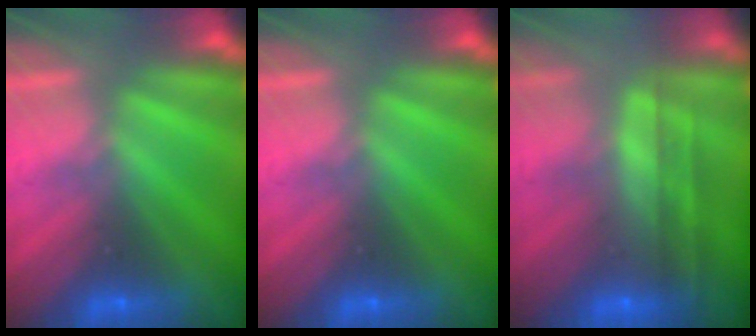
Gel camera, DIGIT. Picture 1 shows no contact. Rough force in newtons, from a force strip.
{"total": 0.0}
{"total": 6.0}